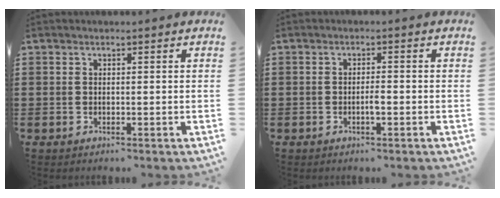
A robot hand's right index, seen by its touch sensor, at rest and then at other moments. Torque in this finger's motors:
{"motor_torque": [0.56, 0.57, 0.01, 0.00]}